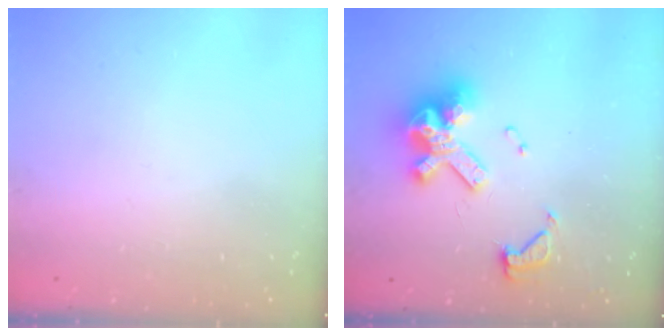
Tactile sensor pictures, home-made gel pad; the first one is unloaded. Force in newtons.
{"total": 16.5, "press": 16.4, "slide": 1.8}